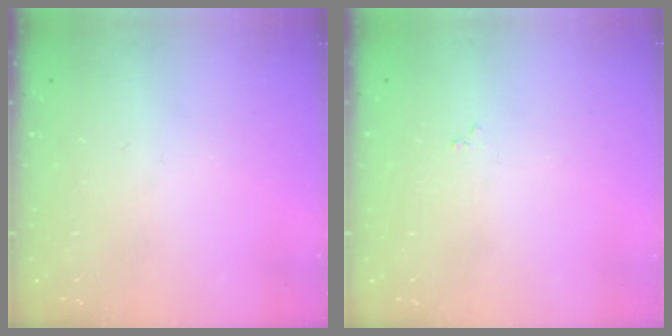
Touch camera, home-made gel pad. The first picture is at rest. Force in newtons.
{"total": 1.9, "press": 1.9, "slide": 0.3}